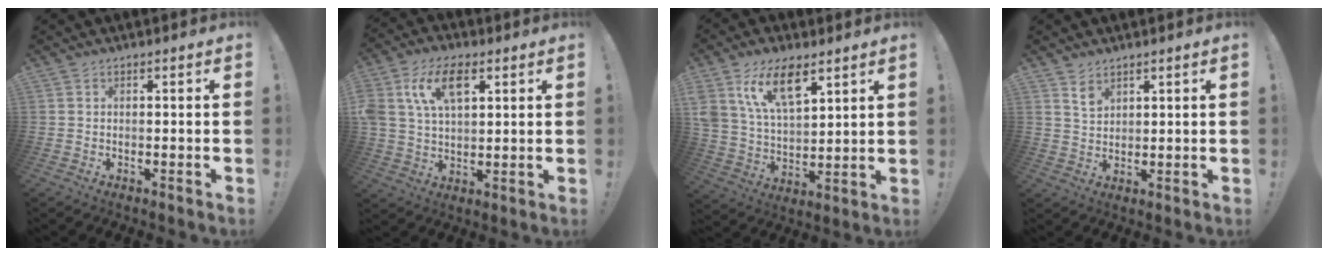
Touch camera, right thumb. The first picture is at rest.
{"total": 12.4, "force": [4.9, 7.5, 8.6], "torque": [-0.167, 0.002, 0.091]}
{"total": 15.0, "force": [8.7, 7.8, 9.5], "torque": [-0.183, -0.037, 0.161]}
{"total": 4.2, "force": [3.0, 2.6, 1.3], "torque": [-0.015, -0.019, 0.053]}